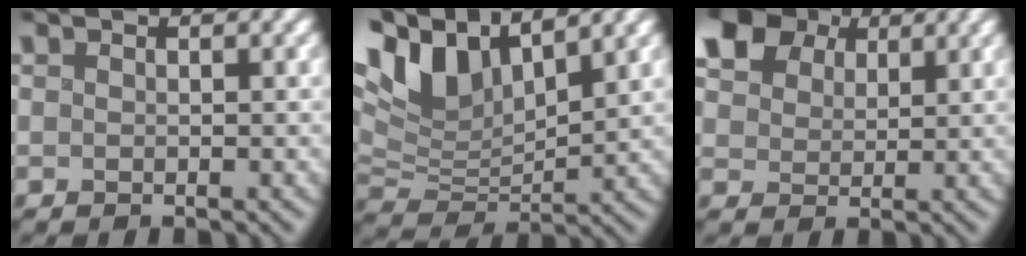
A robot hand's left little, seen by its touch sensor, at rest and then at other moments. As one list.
[{"total": 7.9, "force": [4.9, 3.2, 5.3], "torque": [-0.115, 0.015, 0.088]}, {"total": 8.9, "force": [4.6, 6.4, 4.2], "torque": [-0.113, 0.020, 0.076]}]